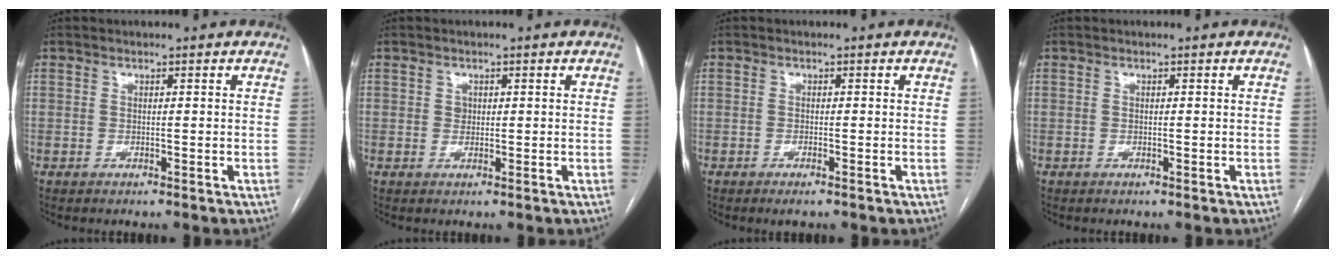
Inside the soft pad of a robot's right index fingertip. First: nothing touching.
{"total": 1.0, "force": [0.3, 0.9, 0.4], "torque": [-0.003, 0.003, 0.006]}
{"total": 1.4, "force": [-1.0, 0.2, 0.9], "torque": [-0.016, -0.004, -0.013]}
{"total": 0.0}